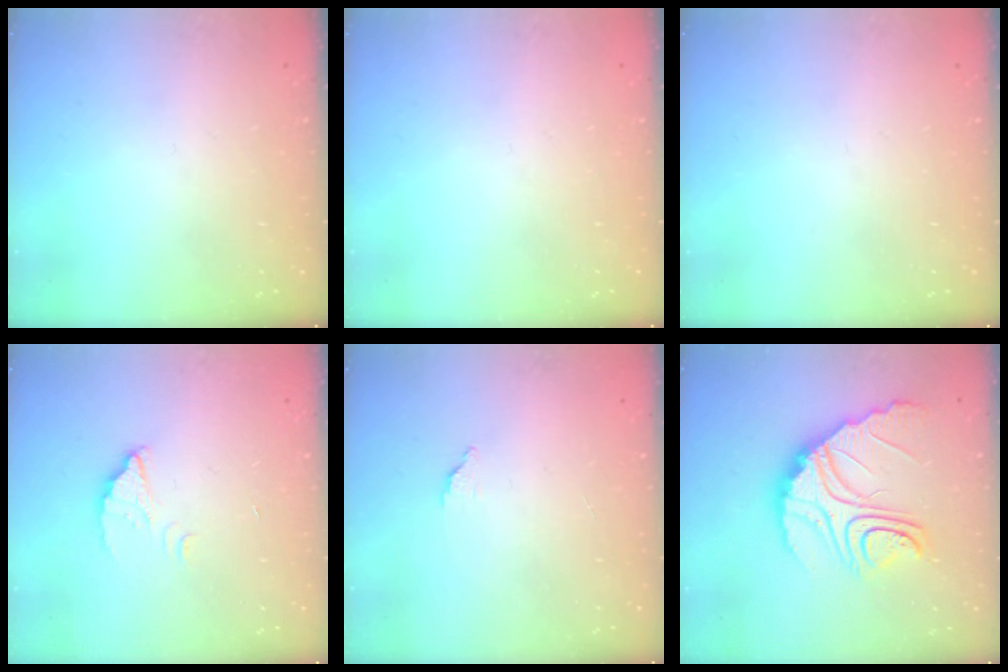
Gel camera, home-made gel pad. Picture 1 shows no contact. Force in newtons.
{"total": 0.0}
{"total": 0.0}
{"total": 2.4, "press": 2.4, "slide": 0.1}
{"total": 1.5, "press": 1.5, "slide": 0.1}
{"total": 16.8, "press": 16.8, "slide": 1.3}